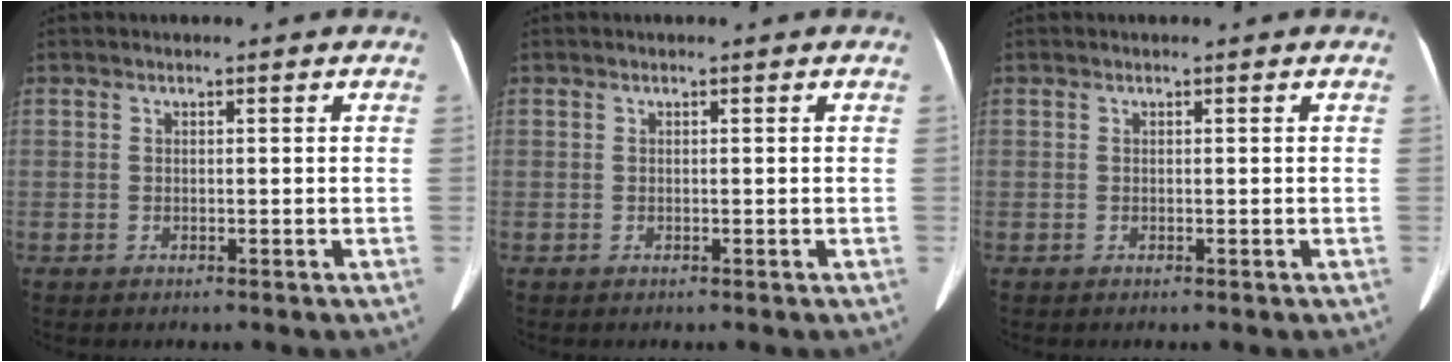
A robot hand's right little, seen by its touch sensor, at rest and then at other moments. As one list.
[{"total": 0.0}, {"total": 0.0}]